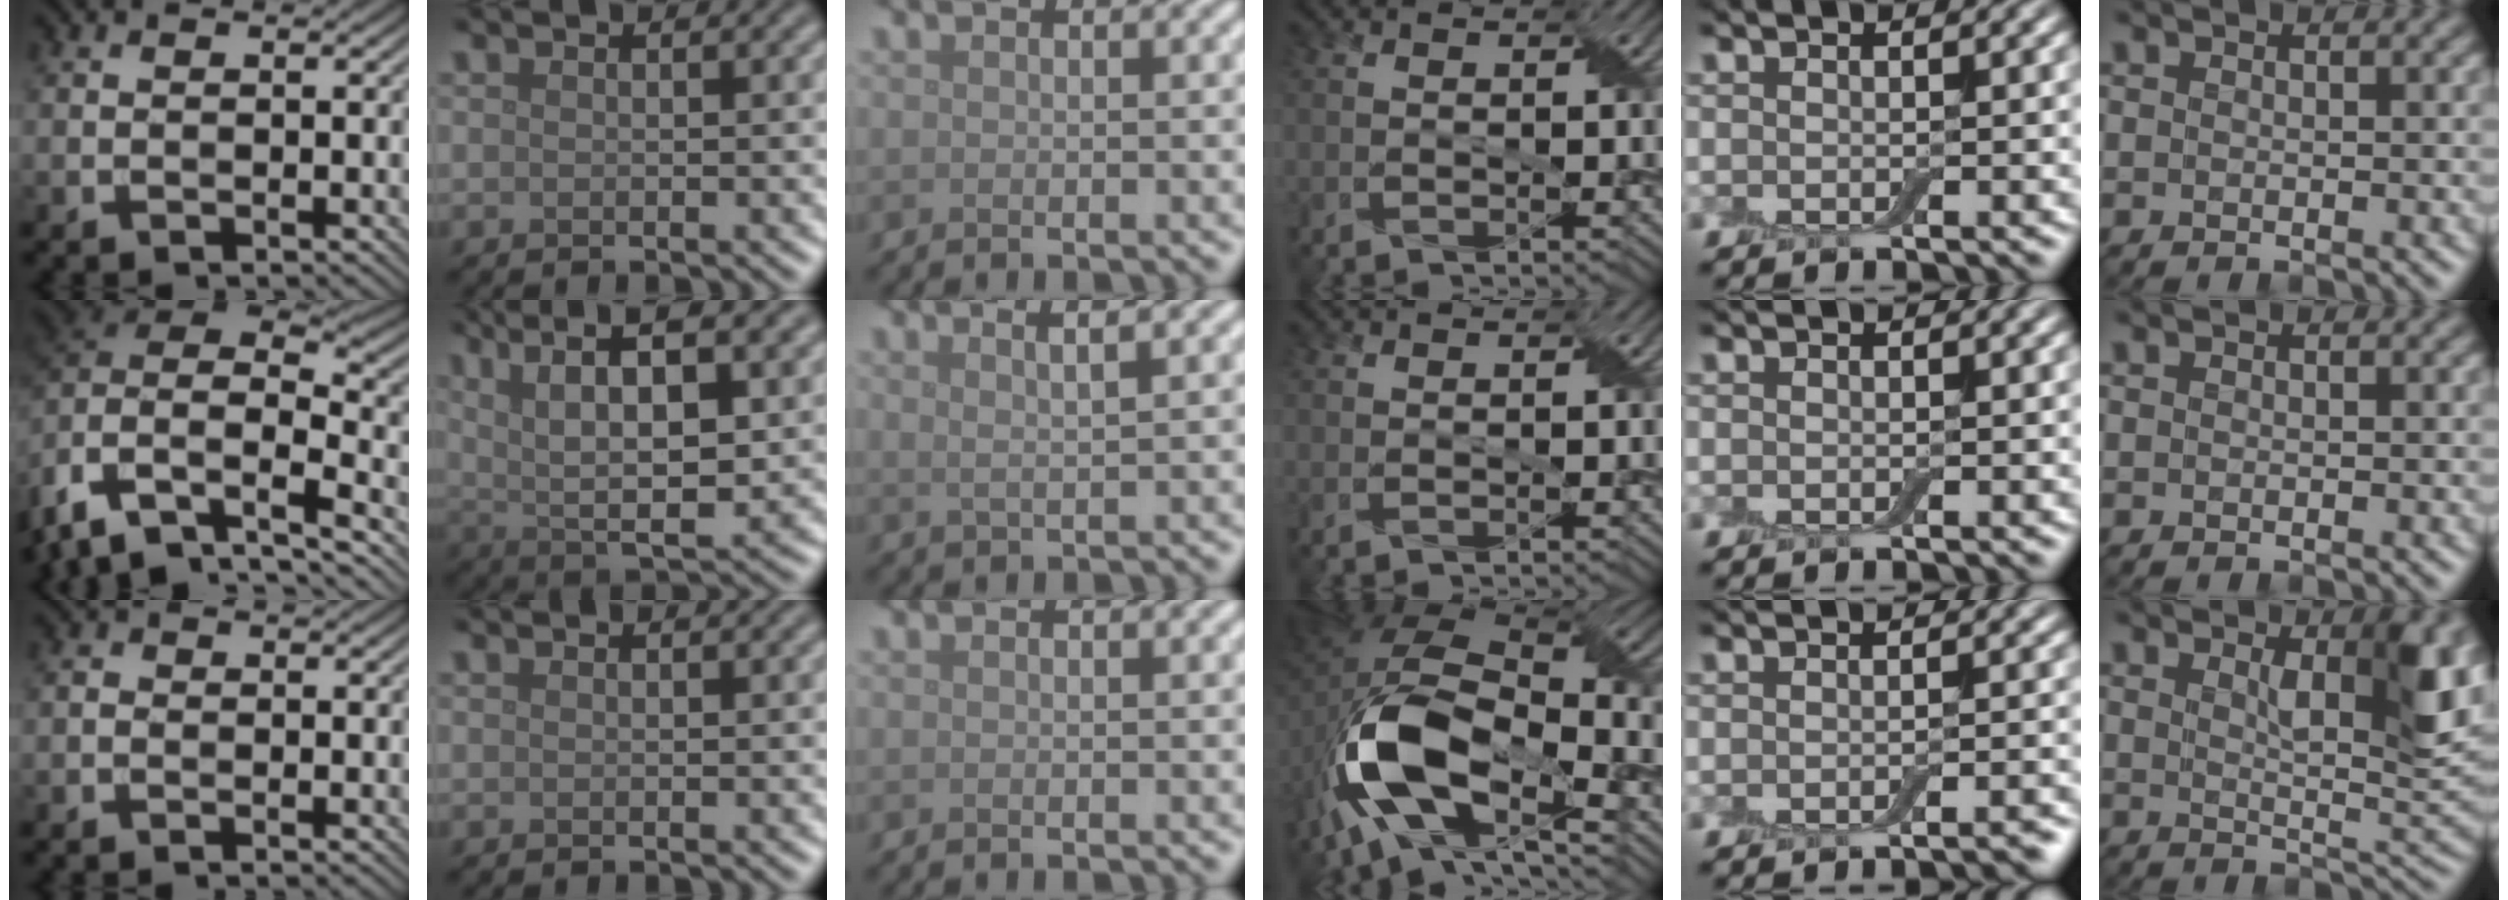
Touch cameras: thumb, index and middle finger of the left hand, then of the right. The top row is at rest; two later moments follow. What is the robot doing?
{"motion": "peel", "object": "bubble wrap"}